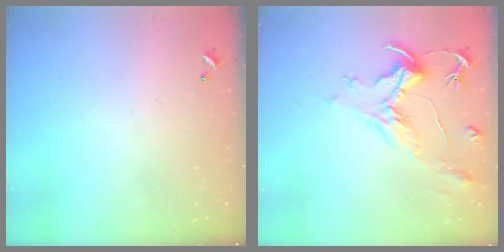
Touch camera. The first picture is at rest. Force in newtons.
{"total": 2.3, "press": 1.8, "slide": 1.3}